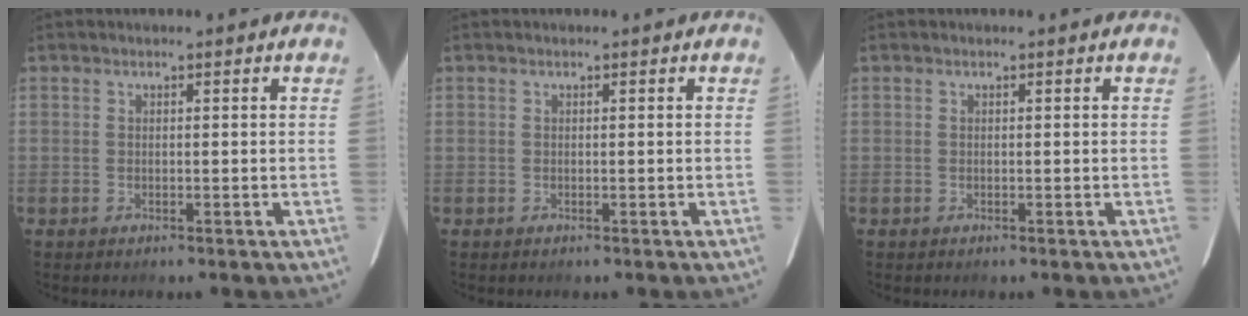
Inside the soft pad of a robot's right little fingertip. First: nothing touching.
{"total": 0.0}
{"total": 0.0}